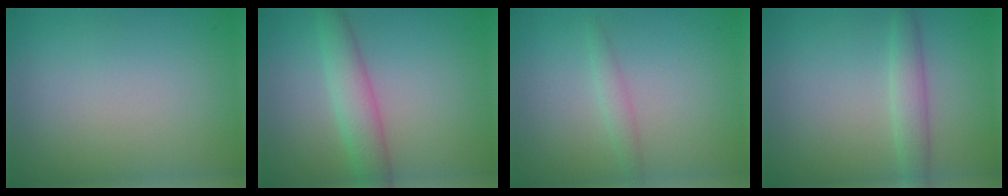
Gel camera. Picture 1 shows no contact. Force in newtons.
{"total": 3.4, "press": 3.4, "slide": 0.0}
{"total": 1.2, "press": 1.2, "slide": 0.1}
{"total": 2.2, "press": 2.2, "slide": 0.0}